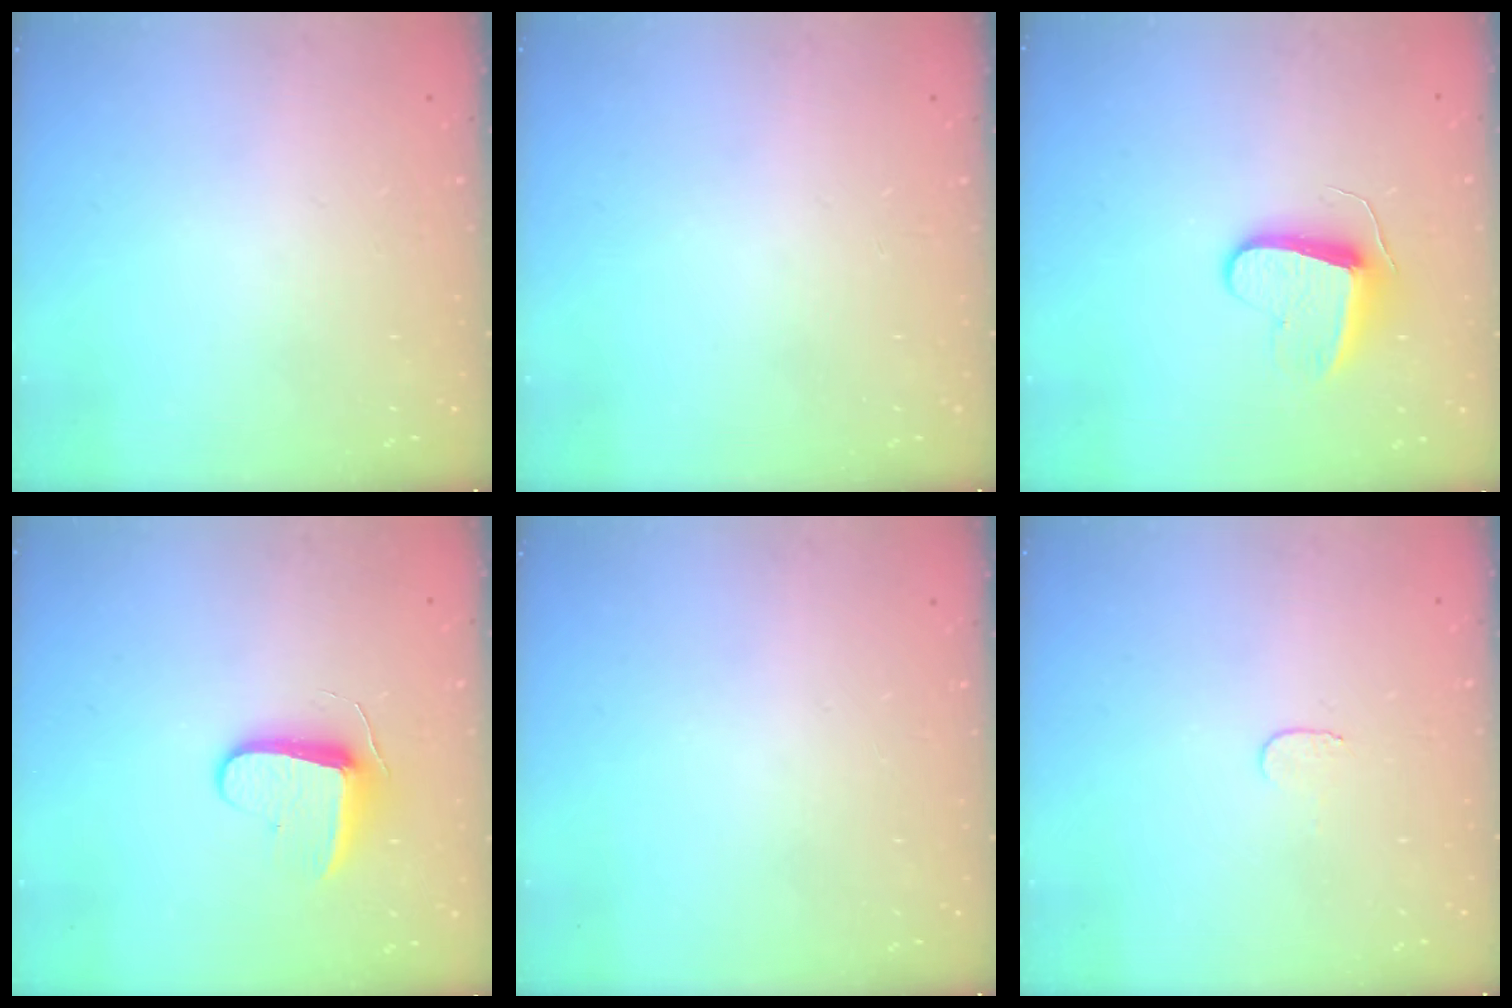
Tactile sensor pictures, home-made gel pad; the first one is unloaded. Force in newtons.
{"total": 0.0}
{"total": 9.1, "press": 9.1, "slide": 0.7}
{"total": 8.7, "press": 8.7, "slide": 0.5}
{"total": 0.0}
{"total": 3.0, "press": 3.0, "slide": 0.3}